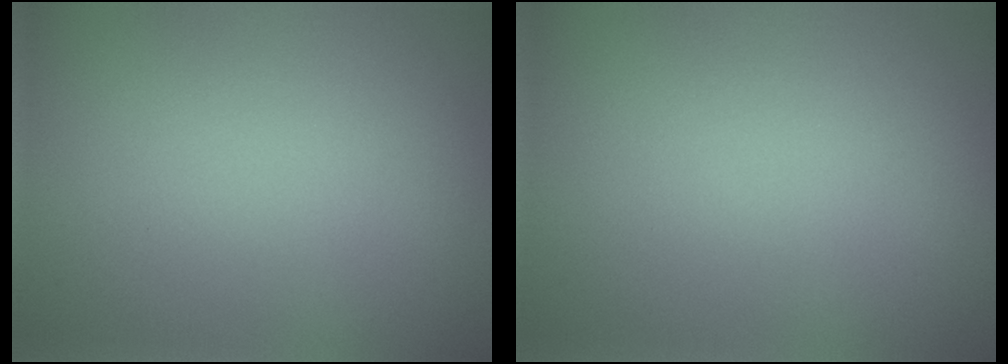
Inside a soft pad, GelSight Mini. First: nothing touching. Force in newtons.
{"total": 0.0}